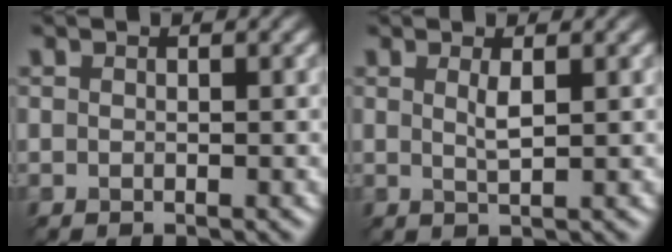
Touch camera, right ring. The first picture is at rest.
{"total": 1.0, "force": [0.0, -1.0, 0.1], "torque": [-0.038, 0.000, 0.022]}